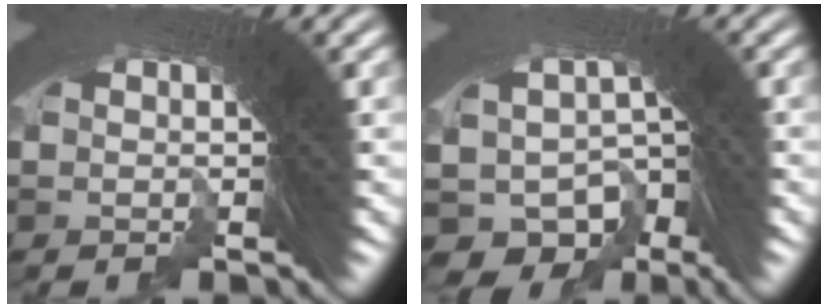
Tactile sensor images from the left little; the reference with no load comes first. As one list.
[{"total": 13.5, "force": [-7.8, 10.6, 3.2], "torque": [-0.126, -0.087, -0.109]}]